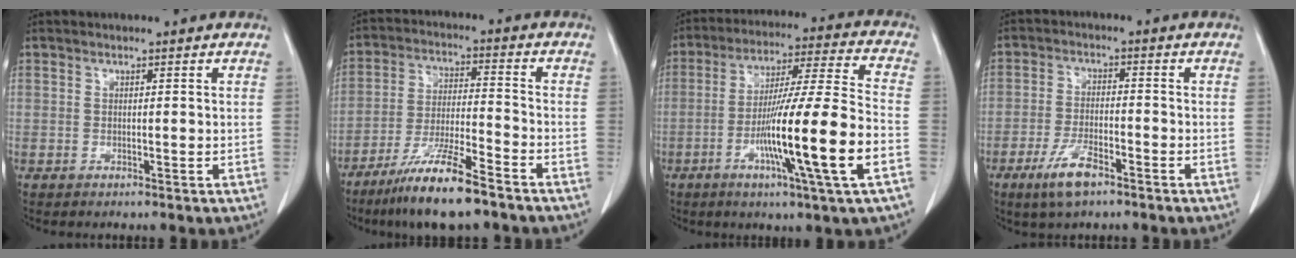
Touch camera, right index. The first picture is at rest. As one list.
[{"total": 11.9, "force": [-8.5, 1.0, 8.3], "torque": [-0.156, -0.028, -0.155]}, {"total": 17.5, "force": [-5.6, -0.9, 16.6], "torque": [-0.295, -0.012, -0.100]}, {"total": 6.3, "force": [-4.0, 1.8, 4.5], "torque": [-0.096, -0.008, -0.072]}]